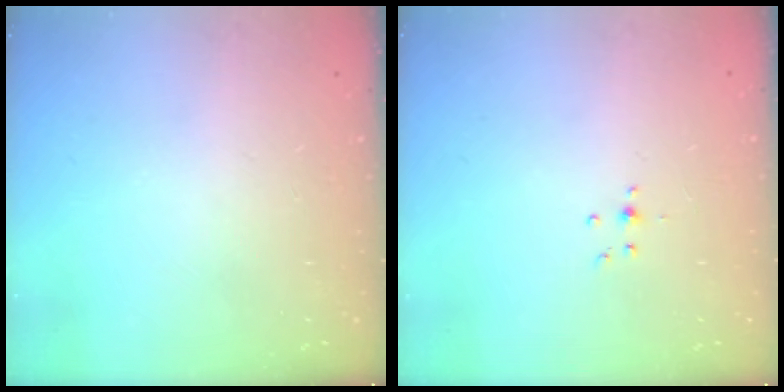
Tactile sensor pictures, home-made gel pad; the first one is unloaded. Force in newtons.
{"total": 3.0, "press": 3.0, "slide": 0.6}